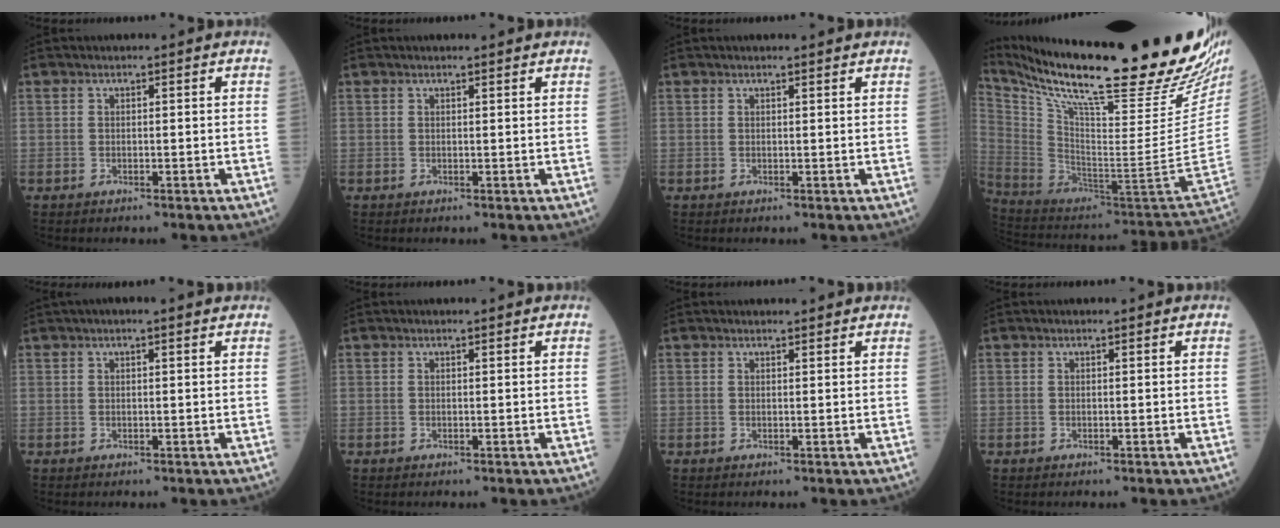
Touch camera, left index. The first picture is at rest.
{"total": 2.1, "force": [2.0, 0.1, 0.6], "torque": [-0.009, 0.007, 0.023]}
{"total": 2.5, "force": [2.3, 0.1, 0.8], "torque": [-0.011, 0.008, 0.025]}
{"total": 37.2, "force": [28.4, 4.1, 23.7], "torque": [-0.380, -0.066, 0.426]}
{"total": 4.0, "force": [3.1, 0.2, 2.4], "torque": [-0.039, 0.028, 0.043]}
{"total": 1.3, "force": [1.2, 0.0, 0.4], "torque": [-0.008, 0.004, 0.015]}
{"total": 4.1, "force": [3.9, 0.5, 1.0], "torque": [-0.014, 0.016, 0.044]}
{"total": 1.0, "force": [0.9, 0.0, 0.3], "torque": [-0.008, 0.003, 0.011]}